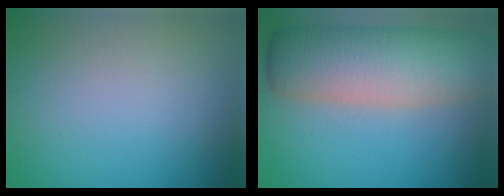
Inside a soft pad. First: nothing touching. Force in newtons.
{"total": 10.6, "press": 10.5, "slide": 0.5}